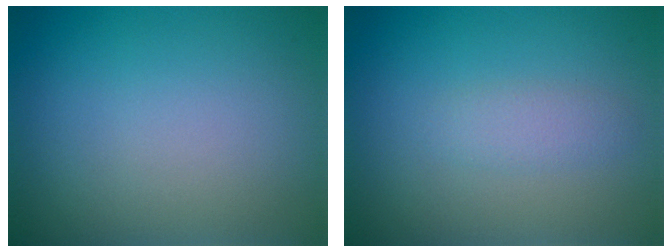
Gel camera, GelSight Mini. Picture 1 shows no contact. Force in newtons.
{"total": 1.4, "press": 1.4, "slide": 0.0}